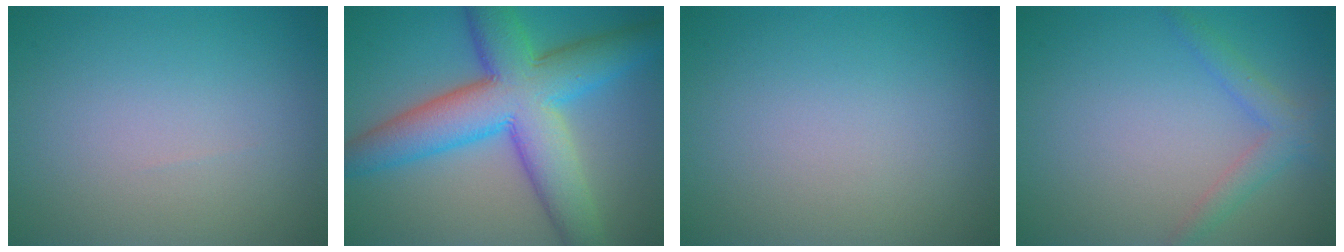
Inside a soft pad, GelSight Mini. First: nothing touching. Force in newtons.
{"total": 11.1, "press": 11.1, "slide": 0.4}
{"total": 0.0}
{"total": 2.2, "press": 2.2, "slide": 0.1}